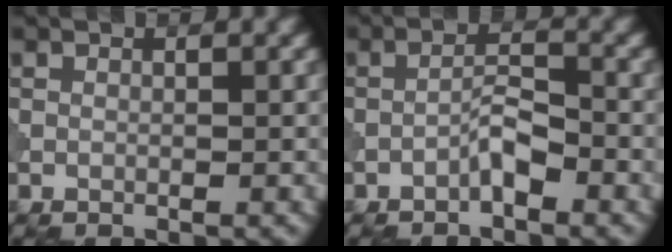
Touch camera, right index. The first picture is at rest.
{"total": 2.0, "force": [-1.3, 0.3, 1.4], "torque": [-0.027, 0.011, -0.026]}